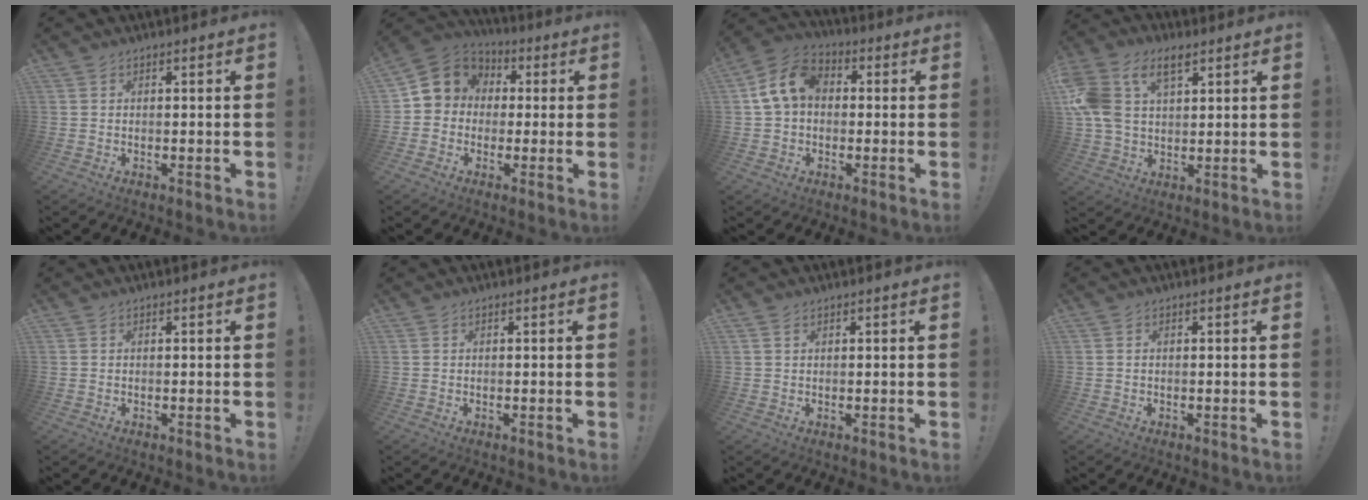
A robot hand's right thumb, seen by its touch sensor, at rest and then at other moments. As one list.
[{"total": 8.1, "force": [0.6, 7.6, 2.7], "torque": [-0.035, 0.008, 0.018]}, {"total": 11.4, "force": [1.8, 8.2, 7.7], "torque": [-0.139, 0.019, 0.037]}, {"total": 15.2, "force": [6.1, 9.7, 9.9], "torque": [-0.206, -0.016, 0.115]}, {"total": 0.0}, {"total": 0.0}, {"total": 1.1, "force": [0.6, 0.6, 0.6], "torque": [-0.010, -0.001, 0.011]}, {"total": 0.0}]